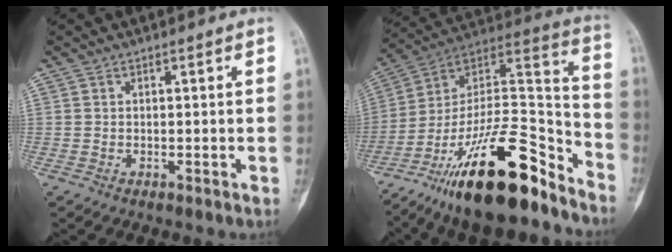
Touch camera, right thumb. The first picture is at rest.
{"total": 27.7, "force": [-18.7, 8.9, 18.3], "torque": [-0.273, 0.098, -0.314]}